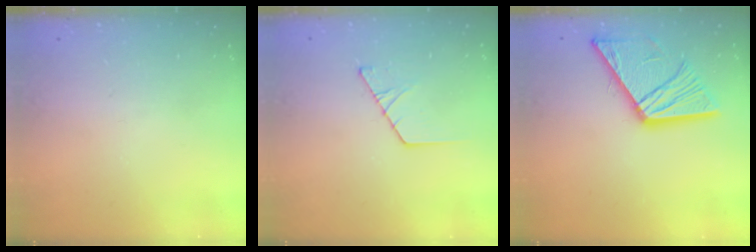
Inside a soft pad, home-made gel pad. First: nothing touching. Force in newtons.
{"total": 2.5, "press": 2.5, "slide": 0.3}
{"total": 14.6, "press": 14.6, "slide": 1.5}